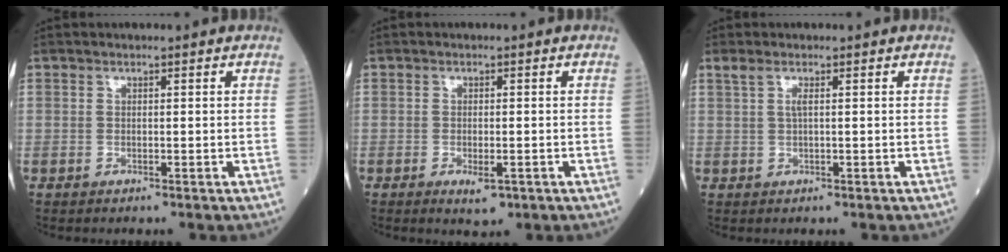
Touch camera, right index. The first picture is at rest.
{"total": 2.6, "force": [-1.3, 0.9, 2.2], "torque": [-0.033, -0.002, -0.014]}
{"total": 1.6, "force": [0.7, 0.0, 1.4], "torque": [-0.044, 0.018, 0.016]}